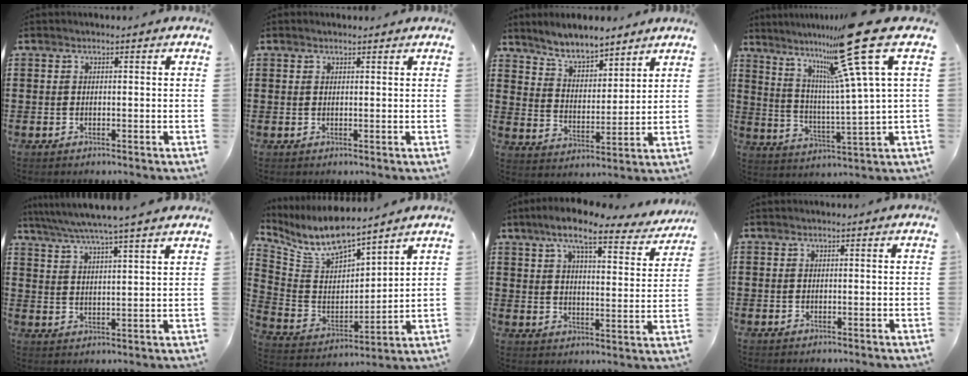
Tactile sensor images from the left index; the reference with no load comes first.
{"total": 0.6, "force": [0.5, 0.2, 0.2], "torque": [-0.005, 0.002, 0.010]}
{"total": 6.1, "force": [5.7, 1.4, 1.8], "torque": [-0.058, -0.018, 0.102]}
{"total": 18.1, "force": [11.3, -1.1, 14.0], "torque": [-0.260, -0.058, 0.161]}
{"total": 5.5, "force": [4.8, -0.9, 2.5], "torque": [-0.064, -0.026, 0.081]}
{"total": 8.8, "force": [7.9, 2.2, 3.3], "torque": [-0.103, -0.048, 0.139]}
{"total": 9.3, "force": [7.4, 1.3, 5.6], "torque": [-0.116, -0.029, 0.122]}
{"total": 0.0}